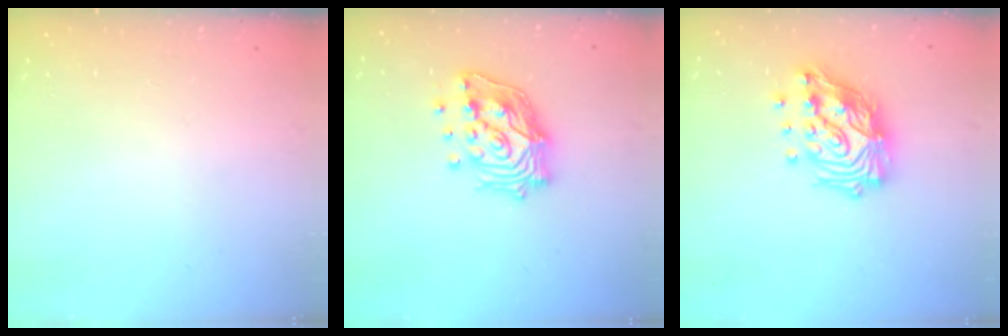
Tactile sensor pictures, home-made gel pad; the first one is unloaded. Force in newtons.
{"total": 16.9, "press": 16.7, "slide": 2.7}
{"total": 18.2, "press": 18.1, "slide": 1.6}